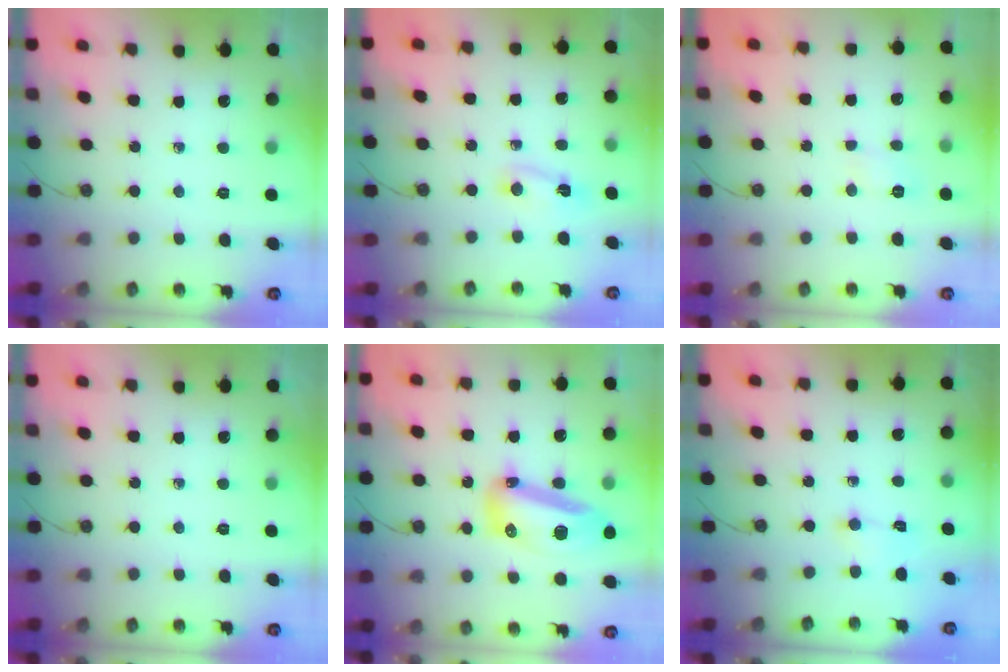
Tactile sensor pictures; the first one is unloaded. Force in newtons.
{"total": 2.4, "press": 2.4, "slide": 0.6}
{"total": 3.7, "press": 3.7, "slide": 0.5}
{"total": 0.0}
{"total": 15.4, "press": 15.2, "slide": 2.1}
{"total": 1.6, "press": 1.4, "slide": 0.7}